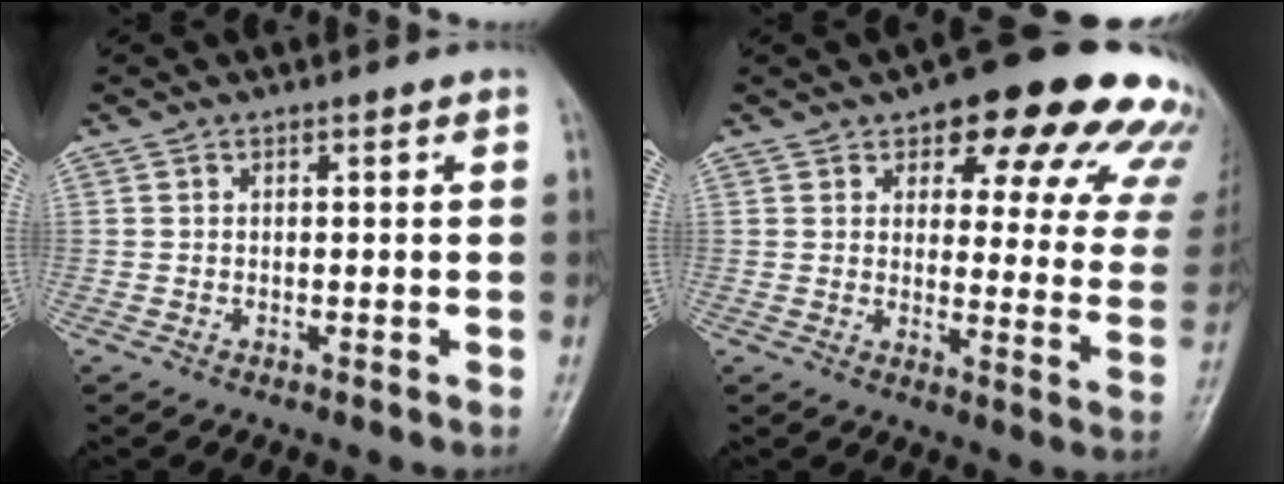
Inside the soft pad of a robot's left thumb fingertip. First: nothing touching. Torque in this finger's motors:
{"motor_torque": [0.81, 0.65, 1.46, -1.31, 0.09]}